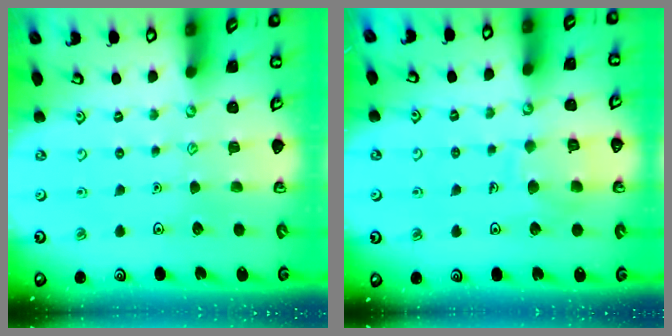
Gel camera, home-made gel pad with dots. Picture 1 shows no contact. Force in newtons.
{"total": 8.2, "press": 8.1, "slide": 0.8}